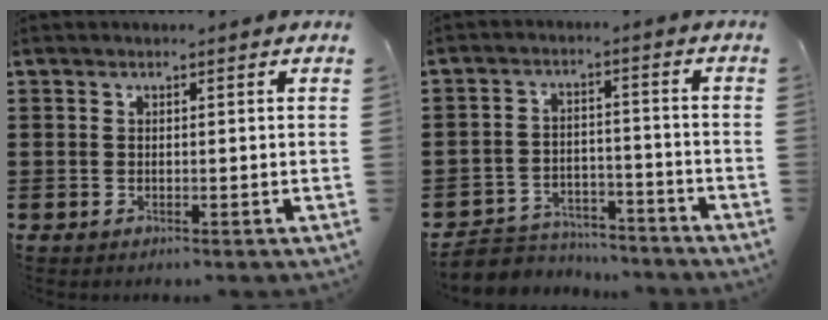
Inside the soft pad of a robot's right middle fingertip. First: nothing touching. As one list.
[{"total": 5.0, "force": [-4.8, 1.2, 0.0], "torque": [-0.012, 0.009, -0.100]}]